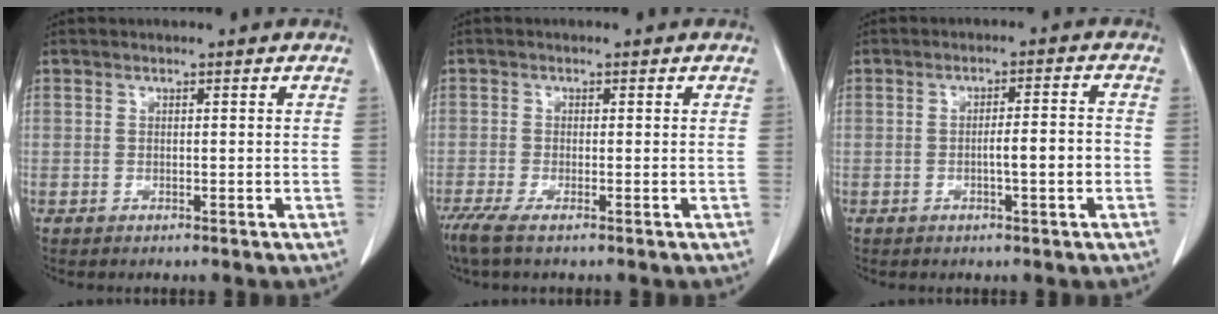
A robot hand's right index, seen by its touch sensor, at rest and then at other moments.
{"total": 3.8, "force": [-2.6, 0.4, 2.7], "torque": [-0.051, -0.011, -0.049]}
{"total": 4.3, "force": [-1.1, 0.3, 4.1], "torque": [-0.064, 0.007, -0.014]}